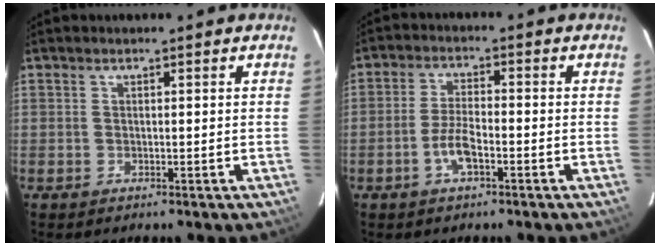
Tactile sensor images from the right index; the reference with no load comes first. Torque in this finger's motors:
{"motor_torque": [0.99, -0.26, 0.53, 0.06]}